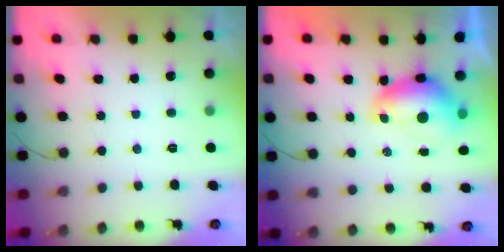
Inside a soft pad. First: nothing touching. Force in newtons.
{"total": 7.6, "press": 7.5, "slide": 0.9}